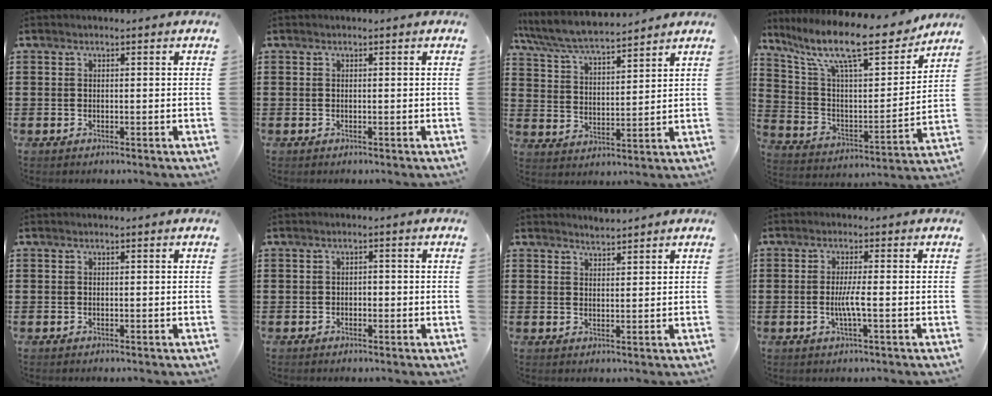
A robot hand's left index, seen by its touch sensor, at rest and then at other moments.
{"total": 0.0}
{"total": 6.9, "force": [6.4, 0.6, 2.4], "torque": [-0.074, -0.033, 0.112]}
{"total": 14.8, "force": [11.8, 2.7, 8.4], "torque": [-0.192, -0.073, 0.199]}
{"total": 0.0}
{"total": 0.5, "force": [-0.3, 0.3, 0.3], "torque": [-0.008, -0.001, -0.006]}
{"total": 1.8, "force": [1.8, 0.0, 0.0], "torque": [-0.004, 0.001, 0.035]}
{"total": 3.6, "force": [-0.6, 0.0, 3.5], "torque": [-0.070, -0.008, -0.015]}